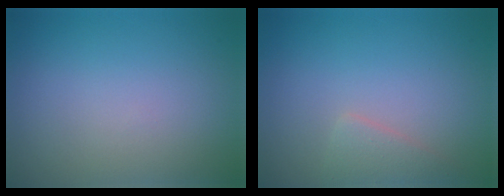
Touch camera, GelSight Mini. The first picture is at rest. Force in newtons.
{"total": 1.7, "press": 1.7, "slide": 0.2}